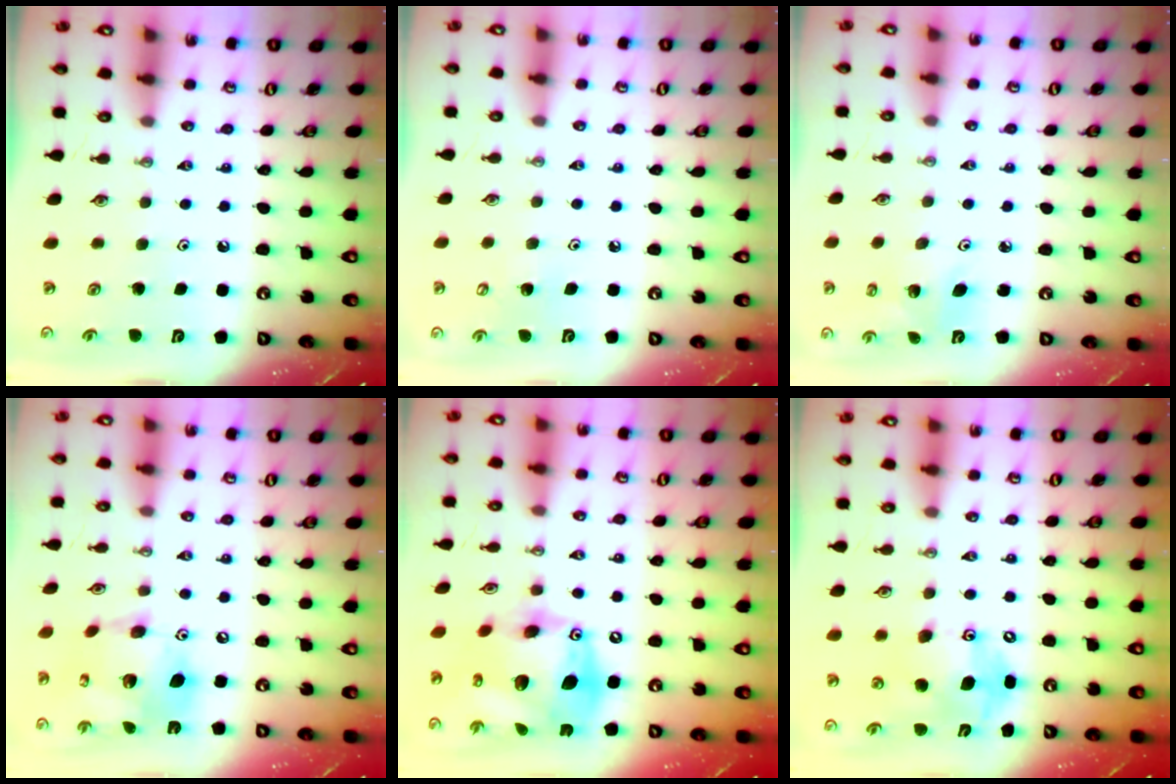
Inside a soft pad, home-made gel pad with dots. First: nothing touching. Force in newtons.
{"total": 4.0, "press": 4.0, "slide": 0.3}
{"total": 3.5, "press": 3.5, "slide": 0.2}
{"total": 16.4, "press": 16.3, "slide": 1.7}
{"total": 21.2, "press": 21.1, "slide": 2.5}
{"total": 11.9, "press": 11.4, "slide": 3.4}